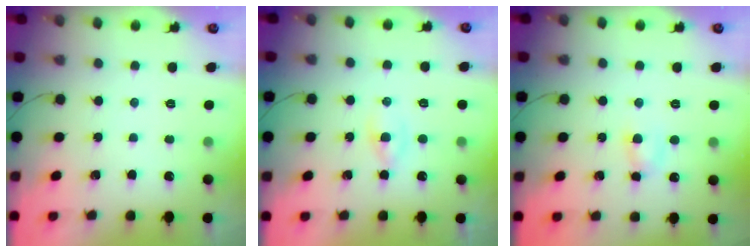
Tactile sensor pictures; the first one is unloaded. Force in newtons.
{"total": 1.1, "press": 0.8, "slide": 0.7}
{"total": 3.9, "press": 3.8, "slide": 1.1}